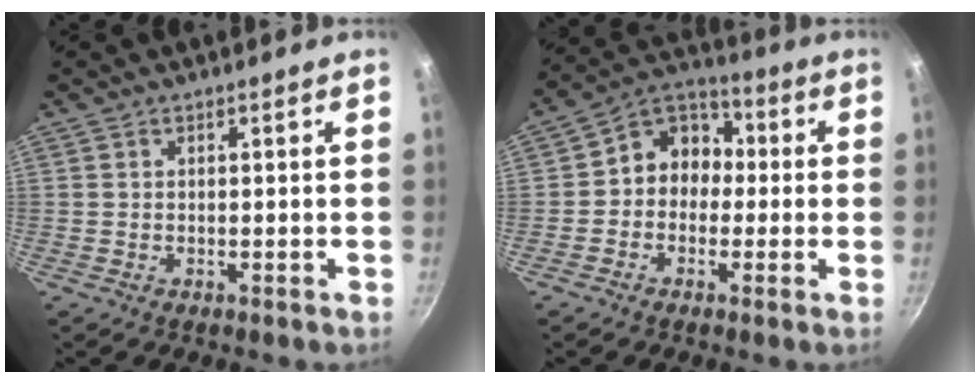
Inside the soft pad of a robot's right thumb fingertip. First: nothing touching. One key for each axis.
{"total": 9.3, "fx": -0.5, "fy": 8.0, "fz": 4.8, "tx": -0.028, "ty": 0.036, "tz": -0.033}